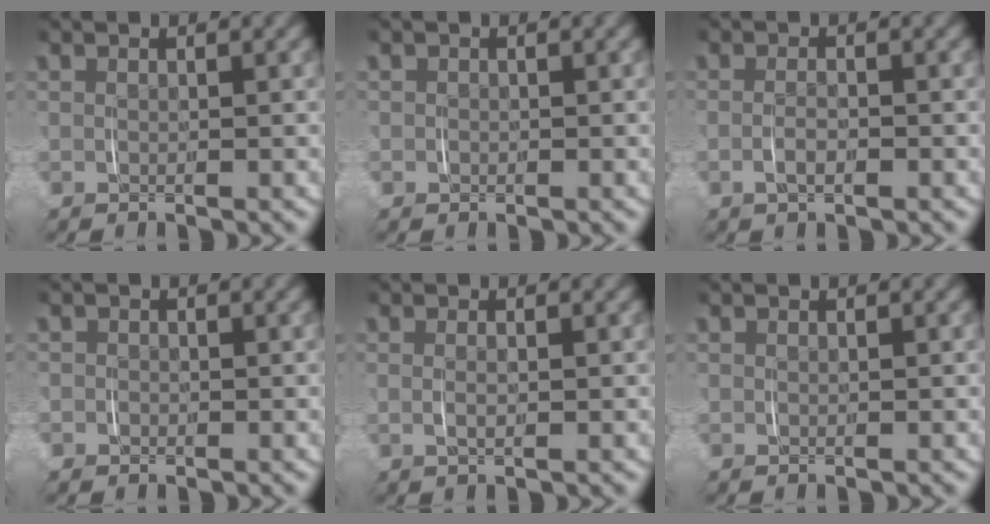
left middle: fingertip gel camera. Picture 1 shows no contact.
{"total": 0.9, "force": [-0.1, 0.9, 0.0], "torque": [-0.005, -0.002, -0.007]}
{"total": 1.5, "force": [-0.6, 0.6, 1.1], "torque": [-0.023, -0.003, -0.010]}
{"total": 1.2, "force": [-0.4, 1.2, -0.1], "torque": [-0.006, -0.003, -0.012]}
{"total": 1.0, "force": [0.0, 0.3, 1.0], "torque": [-0.018, -0.004, 0.003]}
{"total": 0.0}